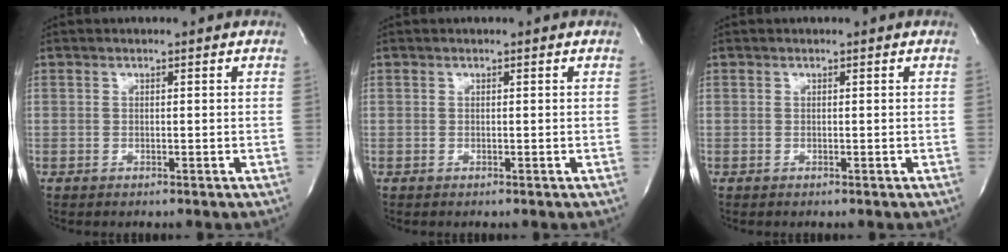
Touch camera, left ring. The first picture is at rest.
{"total": 0.0}
{"total": 0.0}